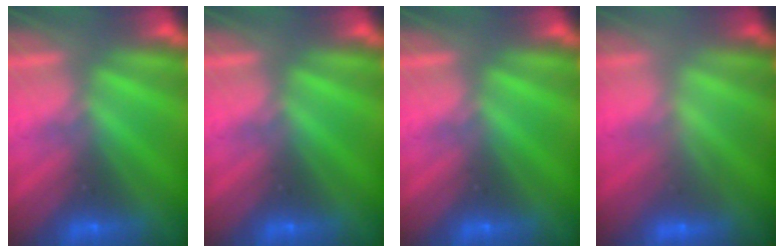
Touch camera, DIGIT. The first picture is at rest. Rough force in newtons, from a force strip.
{"total": 0.0}
{"total": 0.0}
{"total": 2.2}